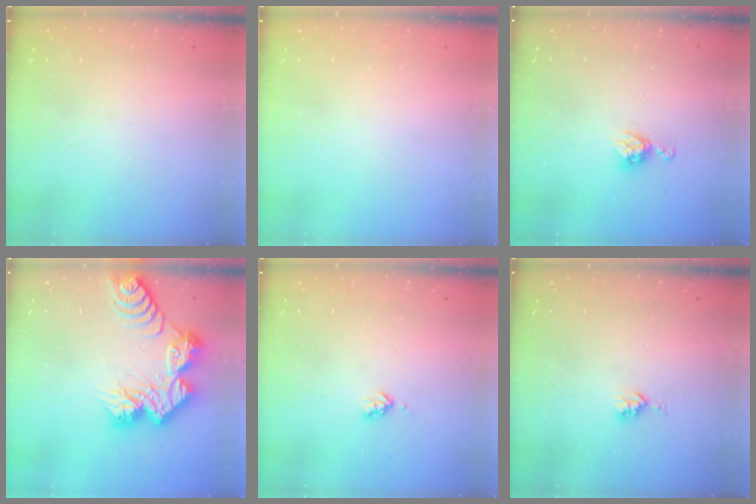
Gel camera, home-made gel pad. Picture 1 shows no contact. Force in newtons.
{"total": 0.0}
{"total": 5.7, "press": 5.7, "slide": 0.5}
{"total": 15.9, "press": 15.8, "slide": 1.3}
{"total": 2.7, "press": 2.6, "slide": 0.5}
{"total": 4.4, "press": 4.3, "slide": 0.6}